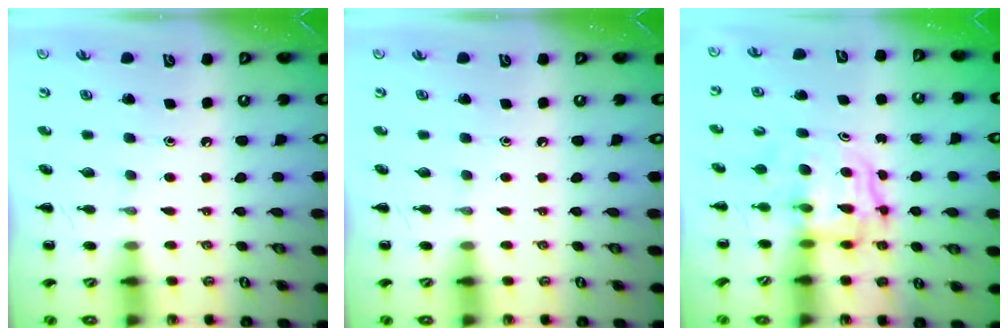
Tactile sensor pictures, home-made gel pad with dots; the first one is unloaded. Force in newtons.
{"total": 0.0}
{"total": 3.5, "press": 3.5, "slide": 0.3}